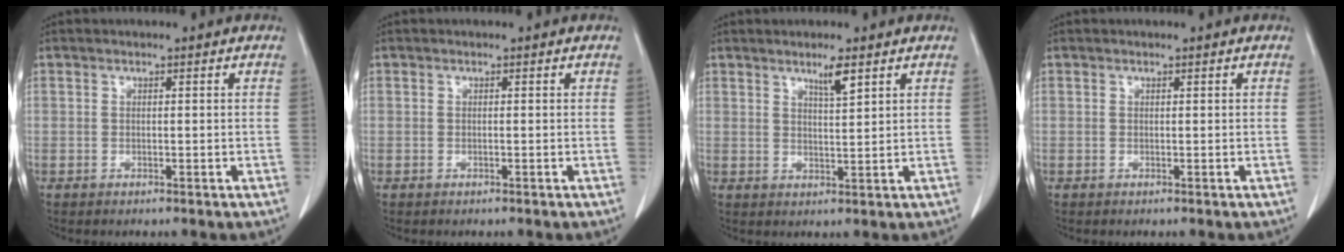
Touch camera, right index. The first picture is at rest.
{"total": 0.0}
{"total": 3.2, "force": [2.1, 0.1, 2.4], "torque": [-0.046, -0.005, 0.040]}
{"total": 0.0}